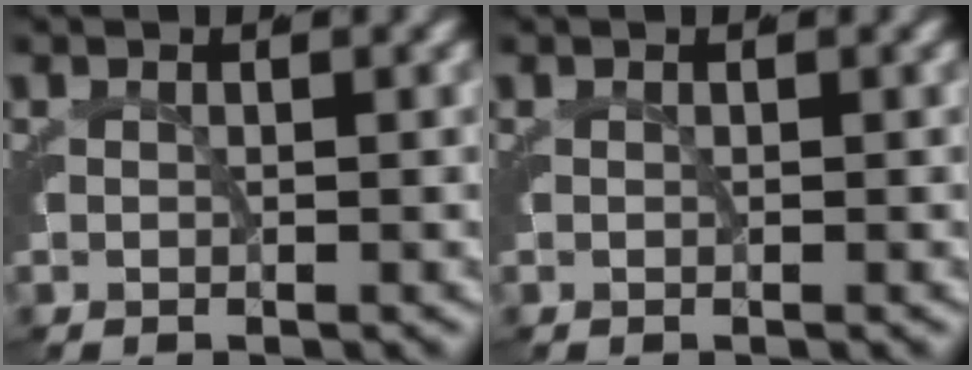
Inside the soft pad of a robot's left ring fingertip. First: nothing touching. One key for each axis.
{"total": 0.0}